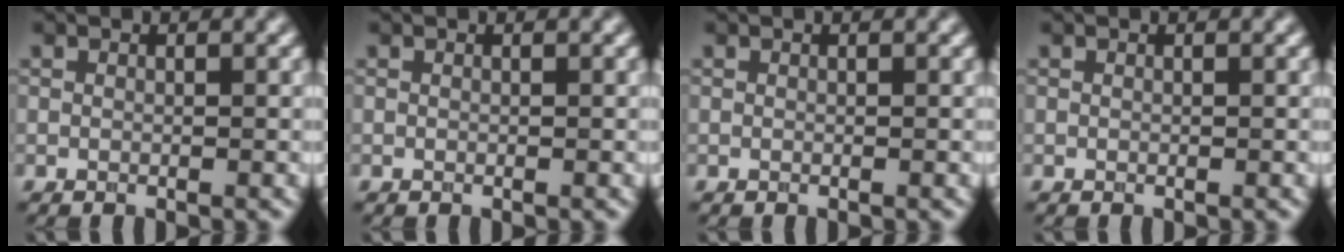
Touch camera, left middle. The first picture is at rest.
{"total": 0.0}
{"total": 0.0}
{"total": 0.0}